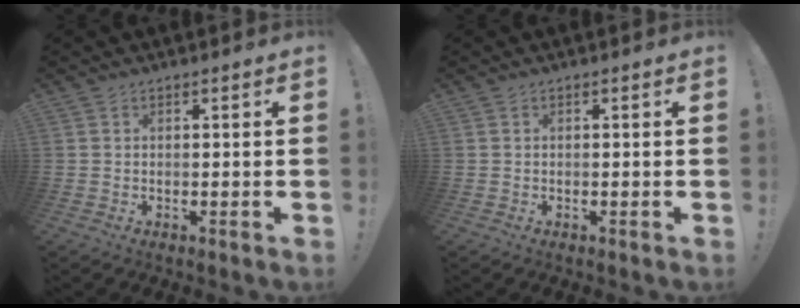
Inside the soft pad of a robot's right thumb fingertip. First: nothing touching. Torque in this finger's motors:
{"motor_torque": [-0.11, 0.17, -0.14, 0.08, 0.07]}